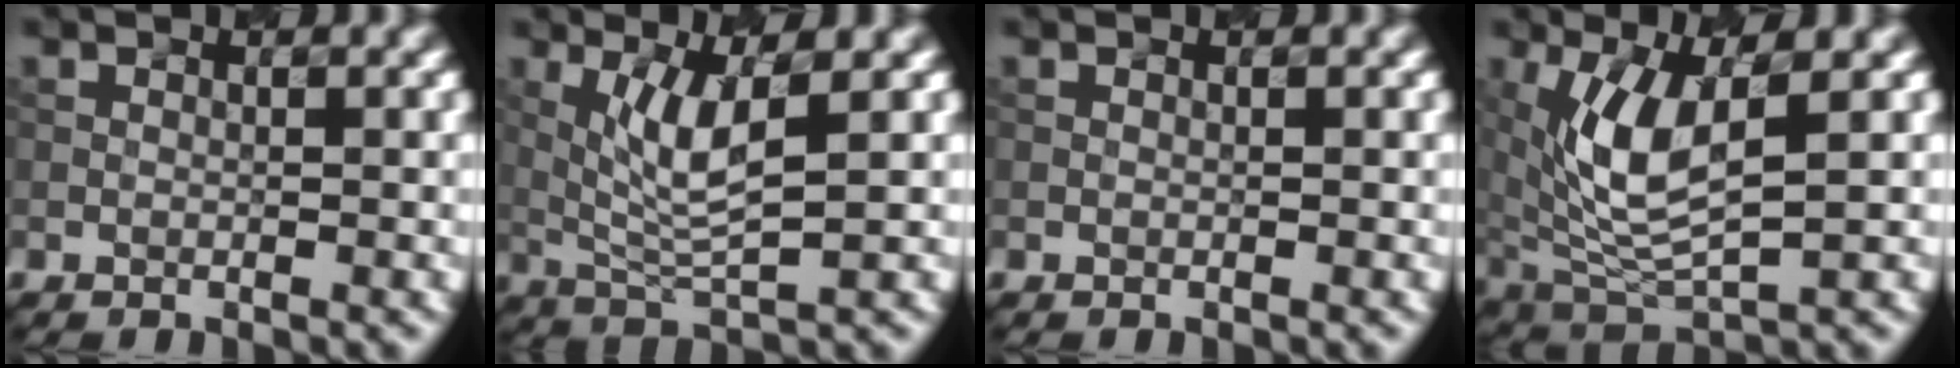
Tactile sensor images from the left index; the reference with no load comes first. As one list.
[{"total": 4.2, "force": [1.0, 0.7, 4.0], "torque": [-0.091, -0.005, 0.038]}, {"total": 0.0}, {"total": 6.6, "force": [1.5, 2.4, 5.9], "torque": [-0.144, -0.009, 0.046]}]